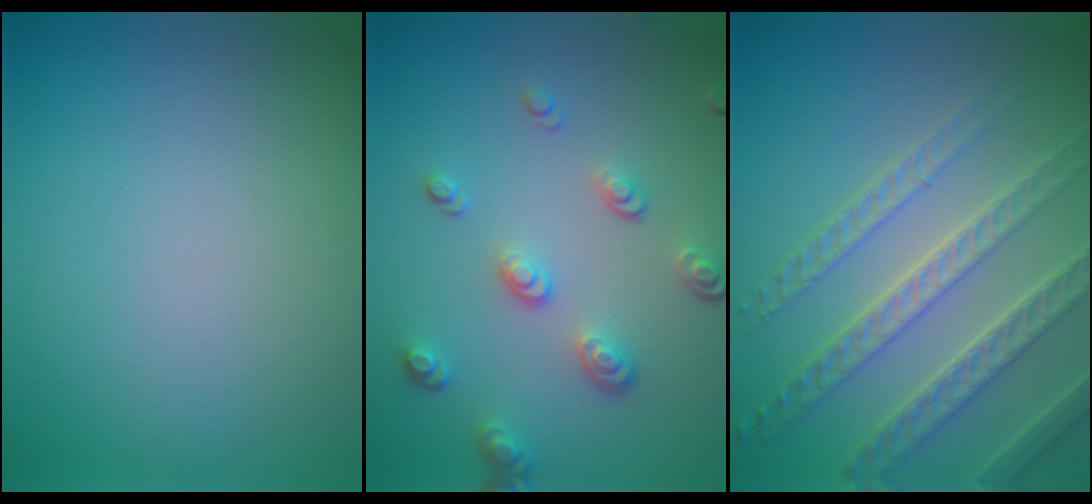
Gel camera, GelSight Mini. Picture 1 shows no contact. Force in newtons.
{"total": 3.4, "press": 2.6, "slide": 2.3}
{"total": 5.2, "press": 4.6, "slide": 2.4}